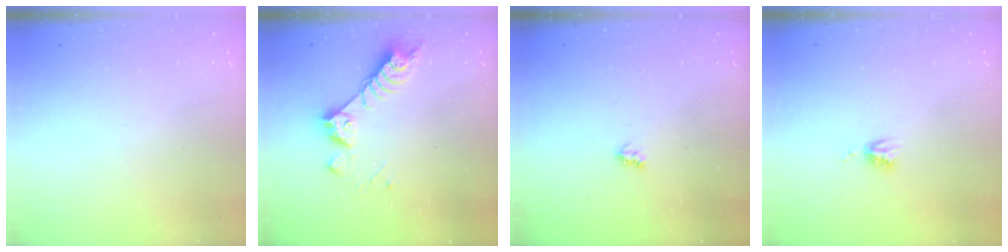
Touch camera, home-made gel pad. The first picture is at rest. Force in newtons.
{"total": 7.0, "press": 6.9, "slide": 1.4}
{"total": 2.6, "press": 2.6, "slide": 0.4}
{"total": 2.9, "press": 2.9, "slide": 0.3}